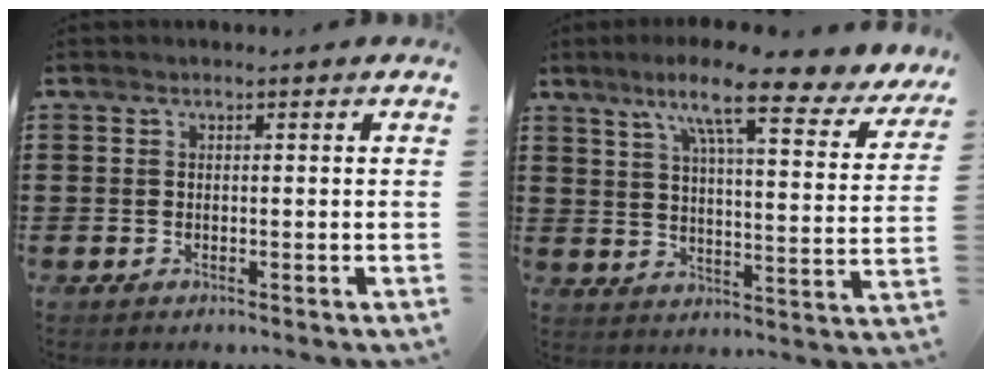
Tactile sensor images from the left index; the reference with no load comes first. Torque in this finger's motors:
{"motor_torque": [2.14, 0.00, 0.38, 0.21]}